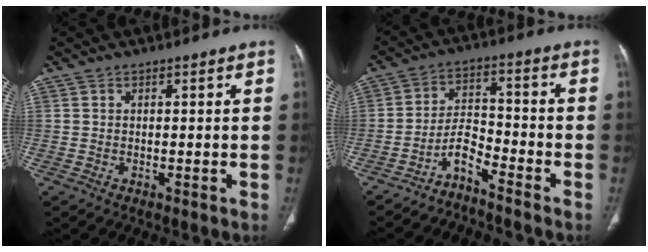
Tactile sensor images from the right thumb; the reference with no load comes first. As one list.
[{"total": 5.1, "force": [-4.6, 1.0, 2.0], "torque": [-0.038, 0.054, -0.089]}]